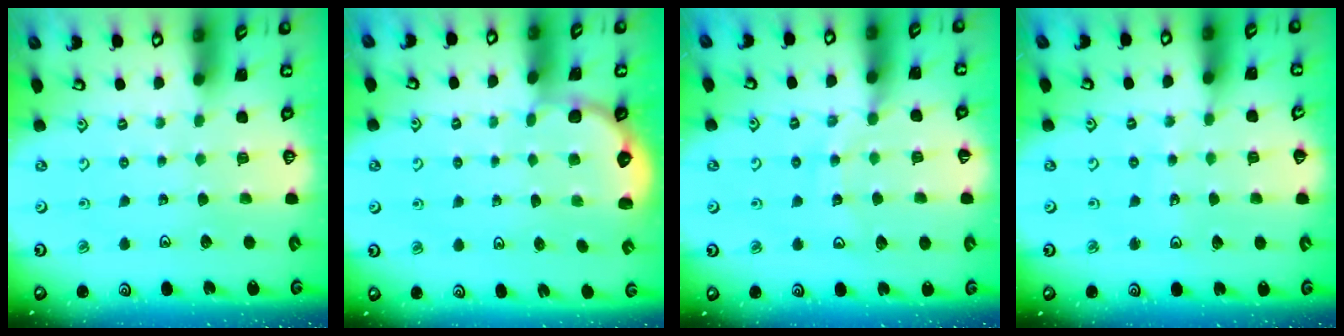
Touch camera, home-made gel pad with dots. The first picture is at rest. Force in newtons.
{"total": 2.2, "press": 1.1, "slide": 1.9}
{"total": 11.0, "press": 11.0, "slide": 1.4}
{"total": 3.7, "press": 3.7, "slide": 0.2}